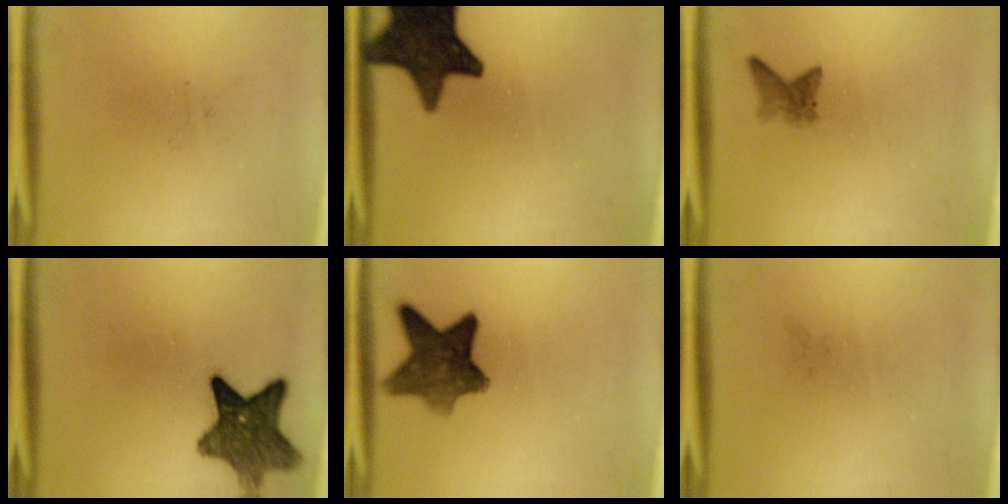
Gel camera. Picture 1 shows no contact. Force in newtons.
{"total": 15.9}
{"total": 1.9}
{"total": 9.7}
{"total": 9.2}
{"total": 0.0}